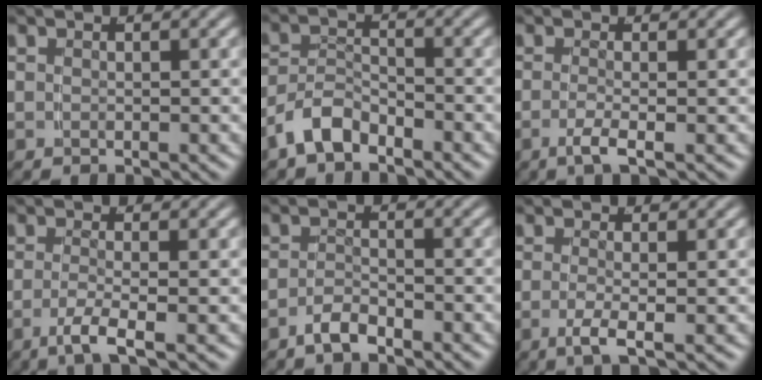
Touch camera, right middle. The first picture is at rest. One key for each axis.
{"total": 3.6, "fx": -2.8, "fy": 1.6, "fz": 1.5, "tx": -0.022, "ty": 0.001, "tz": -0.052}
{"total": 2.0, "fx": -1.0, "fy": -0.2, "fz": 1.7, "tx": -0.045, "ty": -0.010, "tz": -0.017}
{"total": 2.9, "fx": -1.5, "fy": 0.1, "fz": 2.5, "tx": -0.058, "ty": -0.016, "tz": -0.021}
{"total": 2.1, "fx": -1.9, "fy": 0.3, "fz": 0.9, "tx": -0.016, "ty": 0.001, "tz": -0.038}
{"total": 2.2, "fx": -0.9, "fy": -0.1, "fz": 2.0, "tx": -0.054, "ty": -0.013, "tz": -0.012}